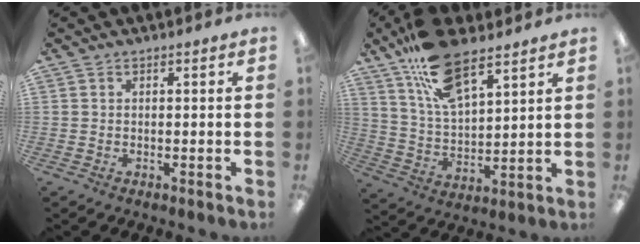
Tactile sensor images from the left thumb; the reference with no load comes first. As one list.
[{"total": 16.0, "force": [11.0, 6.4, 9.6], "torque": [-0.186, -0.041, 0.198]}]